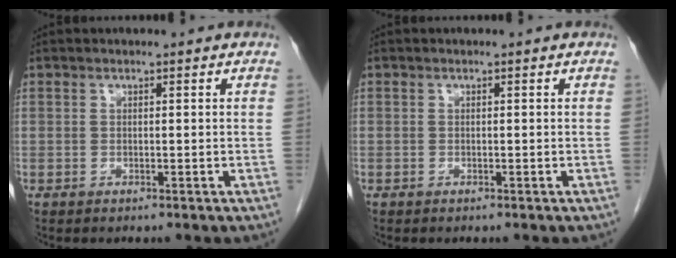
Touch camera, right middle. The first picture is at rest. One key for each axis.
{"total": 0.0}